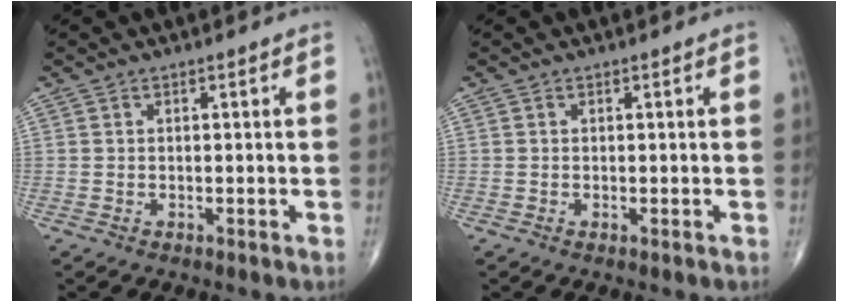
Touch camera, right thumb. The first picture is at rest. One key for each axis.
{"total": 0.0}